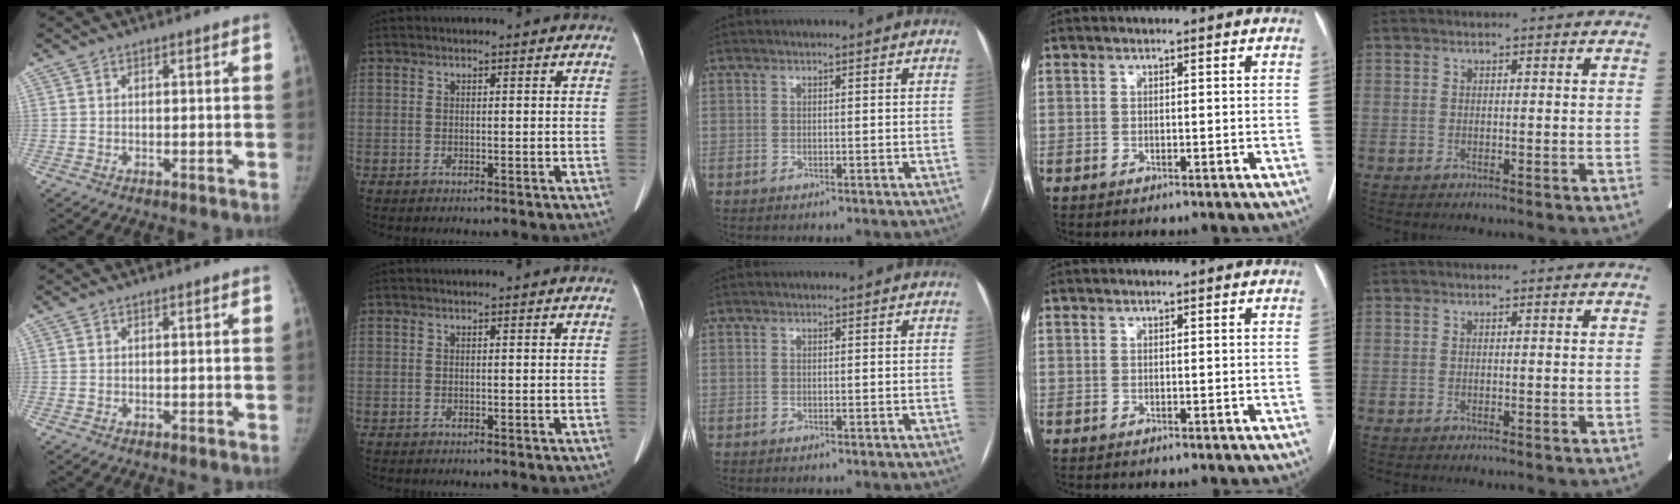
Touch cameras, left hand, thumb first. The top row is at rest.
{}